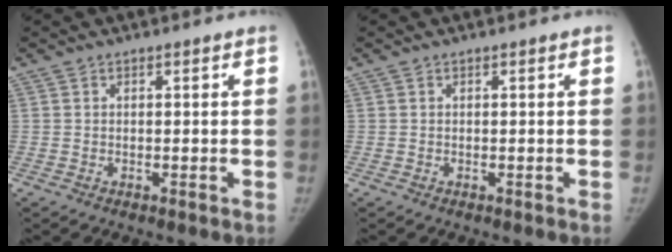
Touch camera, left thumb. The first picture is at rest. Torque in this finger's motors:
{"motor_torque": [0.06, 0.17, -0.33, 0.48, 0.07]}